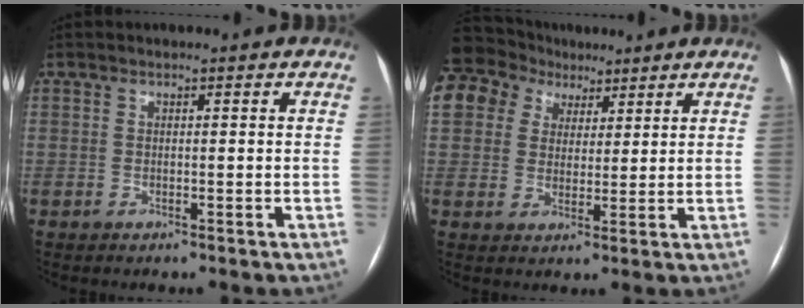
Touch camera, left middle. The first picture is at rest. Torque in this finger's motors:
{"motor_torque": [1.29, -0.85, 1.05, 0.21]}